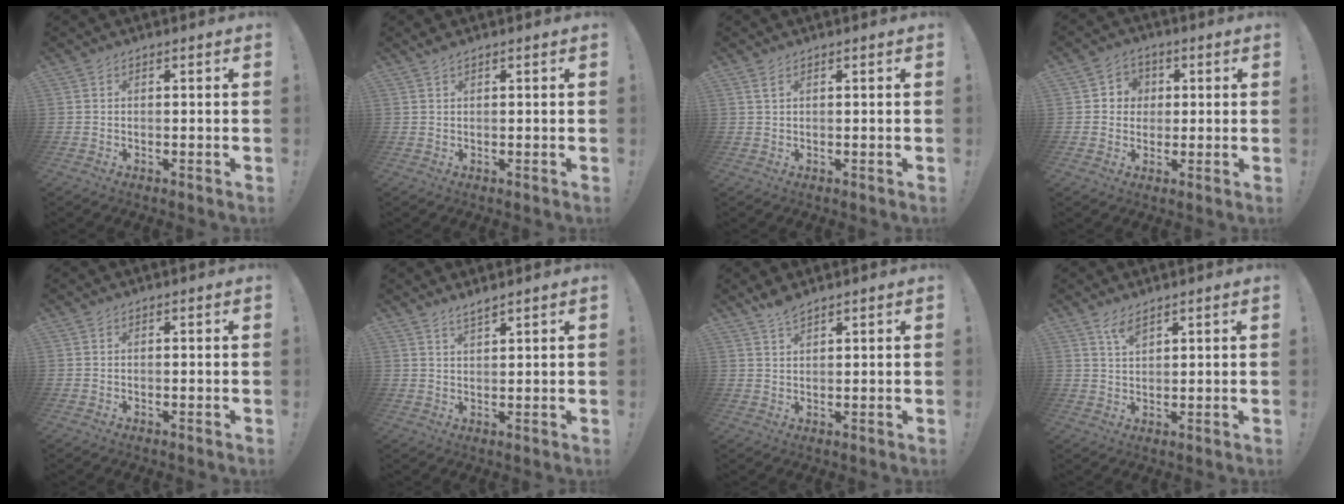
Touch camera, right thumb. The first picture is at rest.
{"total": 1.2, "force": [0.9, 0.1, 0.8], "torque": [-0.016, 0.000, 0.018]}
{"total": 1.8, "force": [0.9, 0.4, 1.4], "torque": [-0.030, 0.001, 0.016]}
{"total": 5.3, "force": [0.1, 5.2, 1.1], "torque": [-0.024, 0.007, 0.004]}
{"total": 0.0}
{"total": 2.8, "force": [2.4, 0.2, 1.3], "torque": [-0.026, -0.014, 0.043]}
{"total": 3.5, "force": [2.9, 0.8, 1.8], "torque": [-0.023, -0.020, 0.050]}
{"total": 4.1, "force": [2.9, 1.3, 2.5], "torque": [-0.040, -0.015, 0.050]}